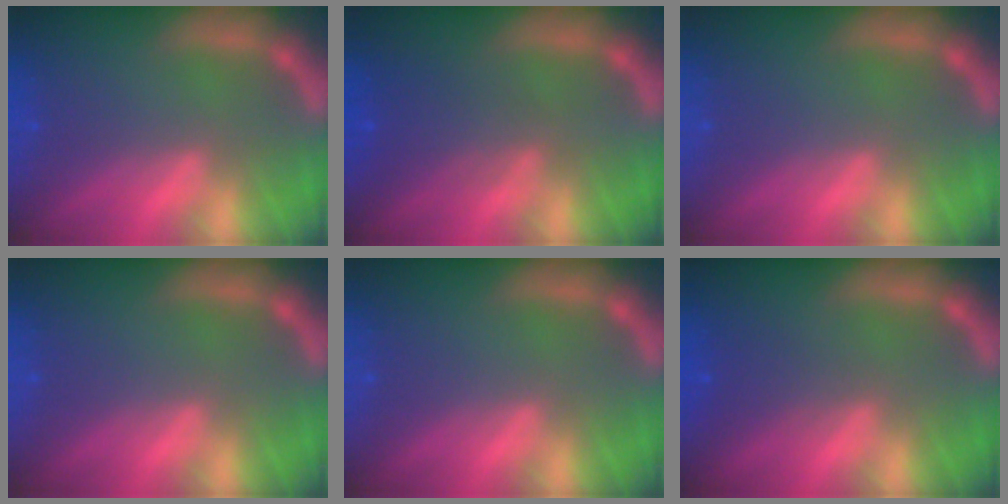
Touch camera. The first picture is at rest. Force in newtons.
{"total": 3.6}
{"total": 0.0}
{"total": 0.0}
{"total": 0.0}
{"total": 2.0}